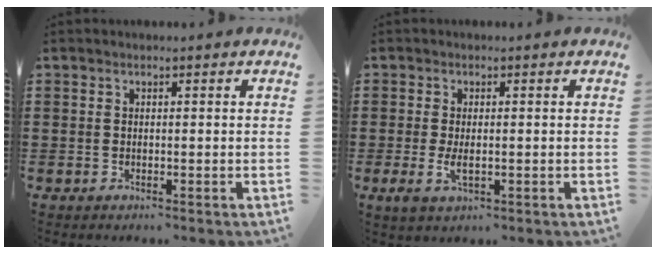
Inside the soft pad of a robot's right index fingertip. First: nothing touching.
{"total": 3.0, "force": [-0.3, 1.3, 2.7], "torque": [-0.063, -0.005, -0.009]}